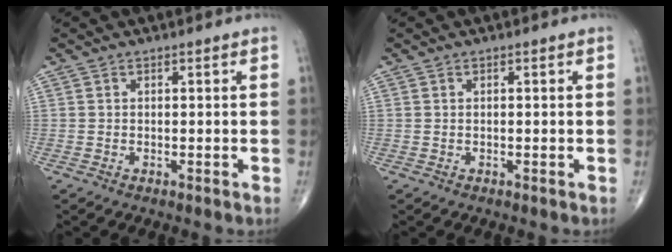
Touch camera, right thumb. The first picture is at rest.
{"total": 0.0}